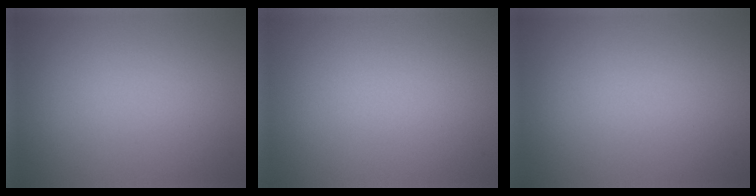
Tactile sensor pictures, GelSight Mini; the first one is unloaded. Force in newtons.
{"total": 0.0}
{"total": 0.0}